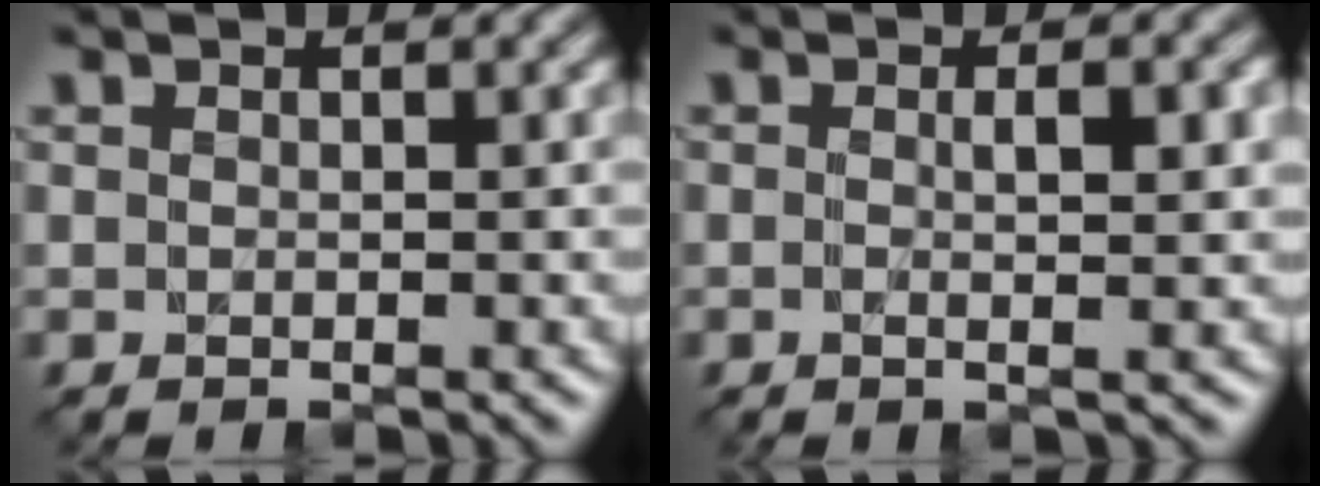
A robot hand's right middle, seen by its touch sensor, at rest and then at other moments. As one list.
[{"total": 2.6, "force": [0.1, 0.5, 2.5], "torque": [-0.041, 0.000, 0.000]}]